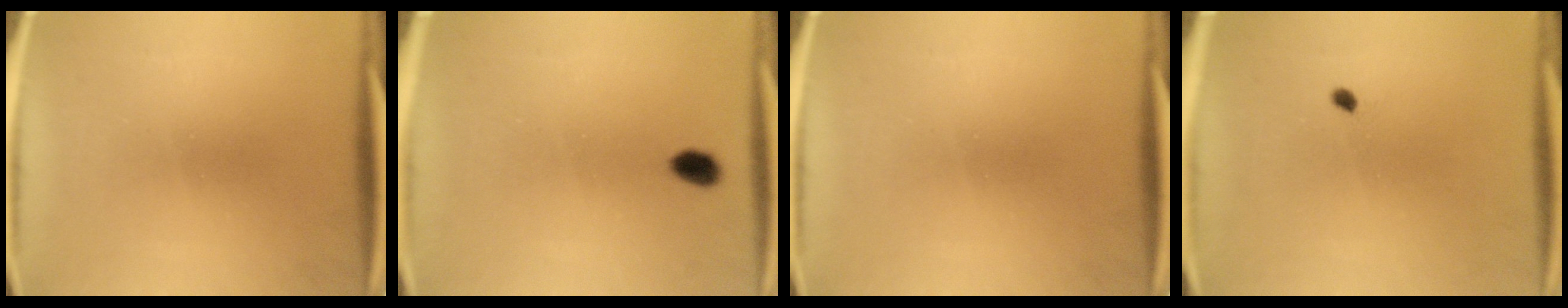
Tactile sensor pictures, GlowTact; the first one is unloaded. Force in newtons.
{"total": 2.7}
{"total": 0.0}
{"total": 0.8}